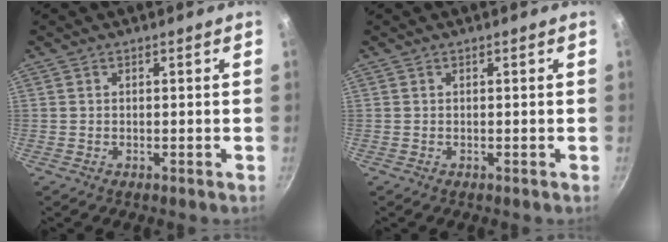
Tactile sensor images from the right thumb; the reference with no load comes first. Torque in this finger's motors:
{"motor_torque": [0.00, 0.00, 0.00, 0.00, 0.00]}